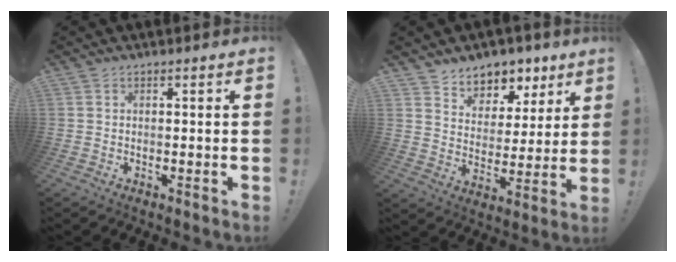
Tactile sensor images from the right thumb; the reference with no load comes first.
{"total": 8.3, "force": [6.1, 5.5, 1.3], "torque": [-0.016, -0.053, 0.118]}